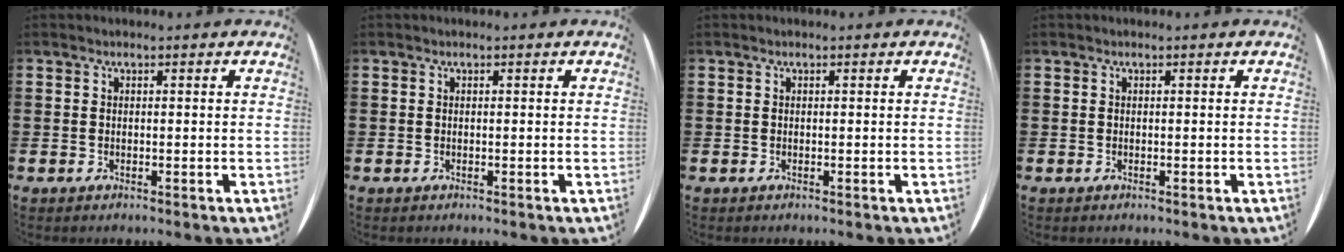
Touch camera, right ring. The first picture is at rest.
{"total": 0.0}
{"total": 0.0}
{"total": 0.0}